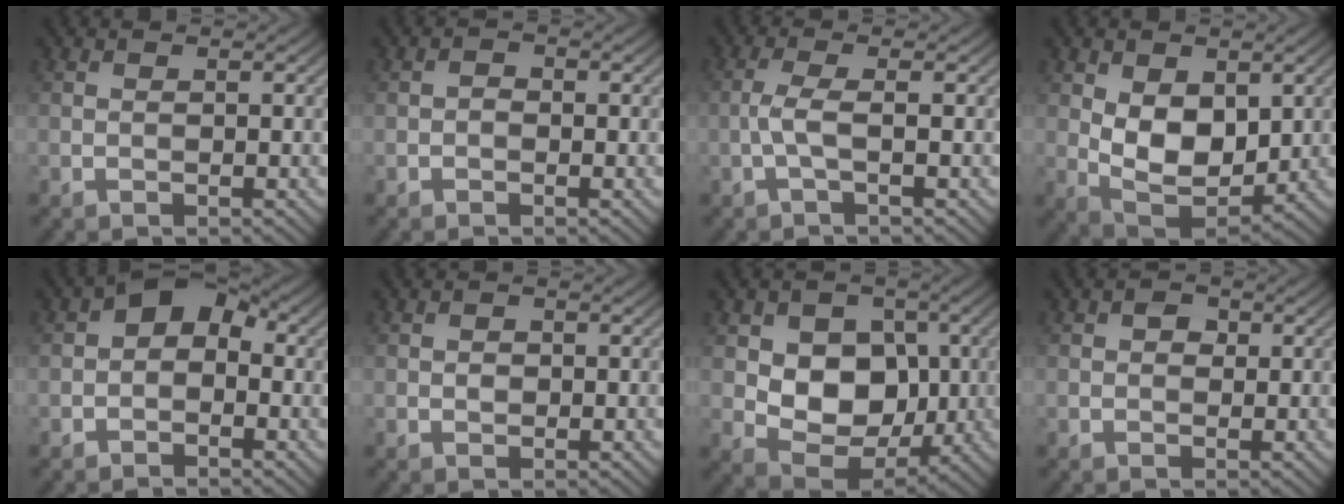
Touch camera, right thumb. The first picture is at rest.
{"total": 1.0, "force": [-0.4, 0.7, 0.6], "torque": [-0.011, 0.002, -0.011]}
{"total": 2.5, "force": [-0.6, 0.3, 2.4], "torque": [-0.054, 0.008, -0.020]}
{"total": 8.6, "force": [1.1, 5.5, 6.6], "torque": [-0.136, -0.013, 0.027]}
{"total": 4.6, "force": [0.2, 3.2, 3.3], "torque": [-0.043, 0.015, -0.012]}
{"total": 1.1, "force": [-0.1, 0.9, 0.6], "torque": [-0.010, -0.003, -0.004]}
{"total": 9.3, "force": [0.8, 7.2, 5.8], "torque": [-0.115, -0.009, 0.008]}
{"total": 1.7, "force": [0.3, 1.3, 1.0], "torque": [-0.017, 0.000, 0.000]}